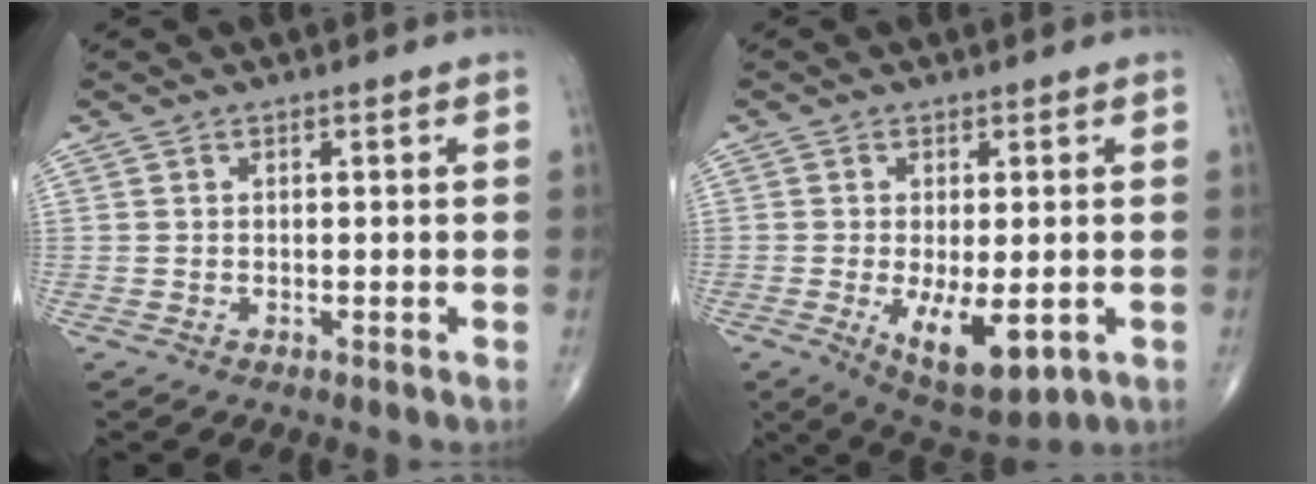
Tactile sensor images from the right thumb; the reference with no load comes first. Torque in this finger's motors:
{"motor_torque": [-0.22, 0.30, 0.10, -0.08, 0.25]}